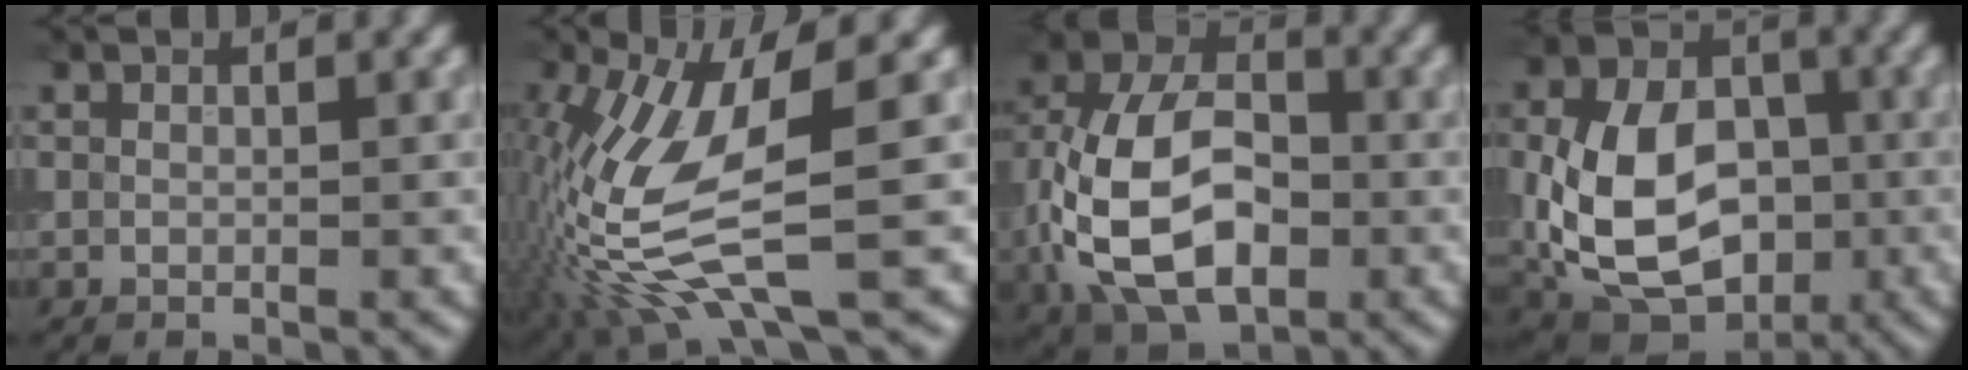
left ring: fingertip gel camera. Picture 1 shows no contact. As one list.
[{"total": 11.5, "force": [-1.3, 3.4, 10.9], "torque": [-0.238, -0.015, -0.022]}, {"total": 12.5, "force": [-1.8, 8.2, 9.3], "torque": [-0.190, -0.007, -0.042]}, {"total": 12.2, "force": [-1.6, 8.7, 8.4], "torque": [-0.178, -0.023, -0.030]}]